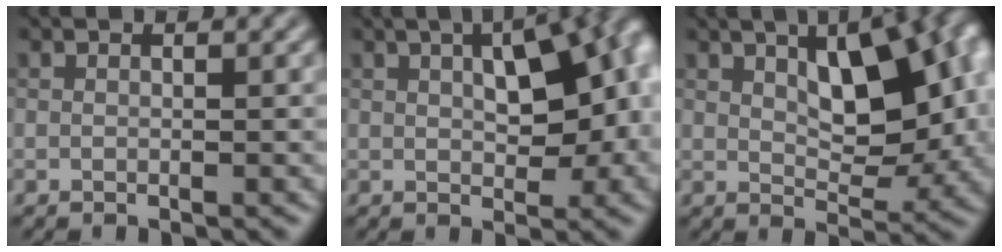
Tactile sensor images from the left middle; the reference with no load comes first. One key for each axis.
{"total": 9.0, "fx": 1.7, "fy": 4.2, "fz": 7.7, "tx": -0.093, "ty": 0.019, "tz": 0.024}
{"total": 9.6, "fx": 2.9, "fy": 4.5, "fz": 8.0, "tx": -0.111, "ty": 0.010, "tz": 0.041}